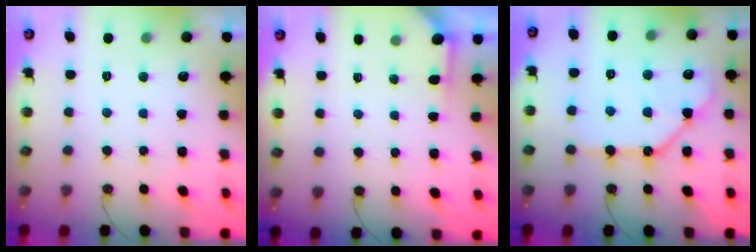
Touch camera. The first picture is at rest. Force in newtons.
{"total": 1.6, "press": 1.6, "slide": 0.3}
{"total": 14.5, "press": 14.4, "slide": 1.8}